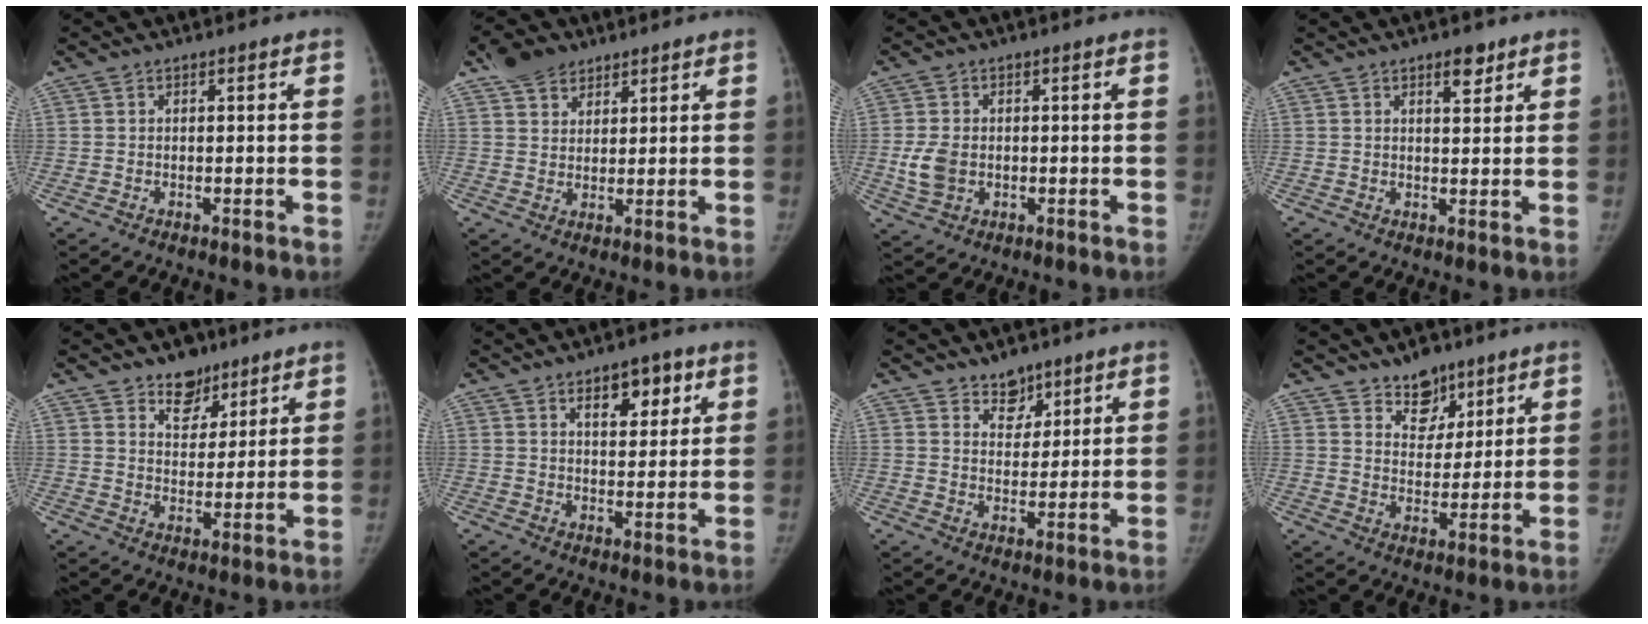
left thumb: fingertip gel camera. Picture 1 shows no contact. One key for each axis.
{"total": 6.6, "fx": 4.5, "fy": 4.4, "fz": 2.1, "tx": -0.016, "ty": -0.016, "tz": 0.084}
{"total": 5.4, "fx": -0.4, "fy": 4.0, "fz": 3.7, "tx": -0.074, "ty": -0.001, "tz": -0.001}
{"total": 3.7, "fx": 2.5, "fy": 1.5, "fz": 2.3, "tx": -0.019, "ty": -0.014, "tz": 0.036}
{"total": 7.7, "fx": 5.4, "fy": 4.7, "fz": 2.6, "tx": -0.007, "ty": -0.034, "tz": 0.090}
{"total": 7.7, "fx": 4.0, "fy": 4.0, "fz": 5.2, "tx": -0.043, "ty": -0.020, "tz": 0.058}
{"total": 5.2, "fx": 3.8, "fy": 3.2, "fz": 1.5, "tx": 0.006, "ty": -0.029, "tz": 0.065}
{"total": 9.1, "fx": 6.5, "fy": 5.6, "fz": 3.1, "tx": -0.012, "ty": -0.042, "tz": 0.109}